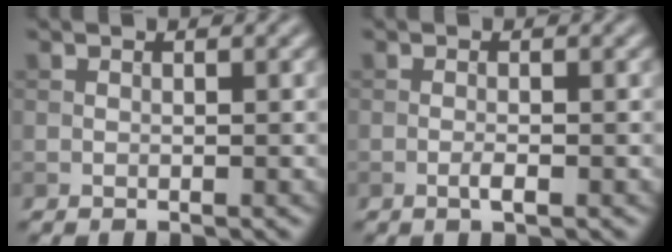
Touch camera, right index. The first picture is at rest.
{"total": 1.2, "force": [-0.5, 0.2, 1.0], "torque": [-0.019, -0.001, -0.011]}